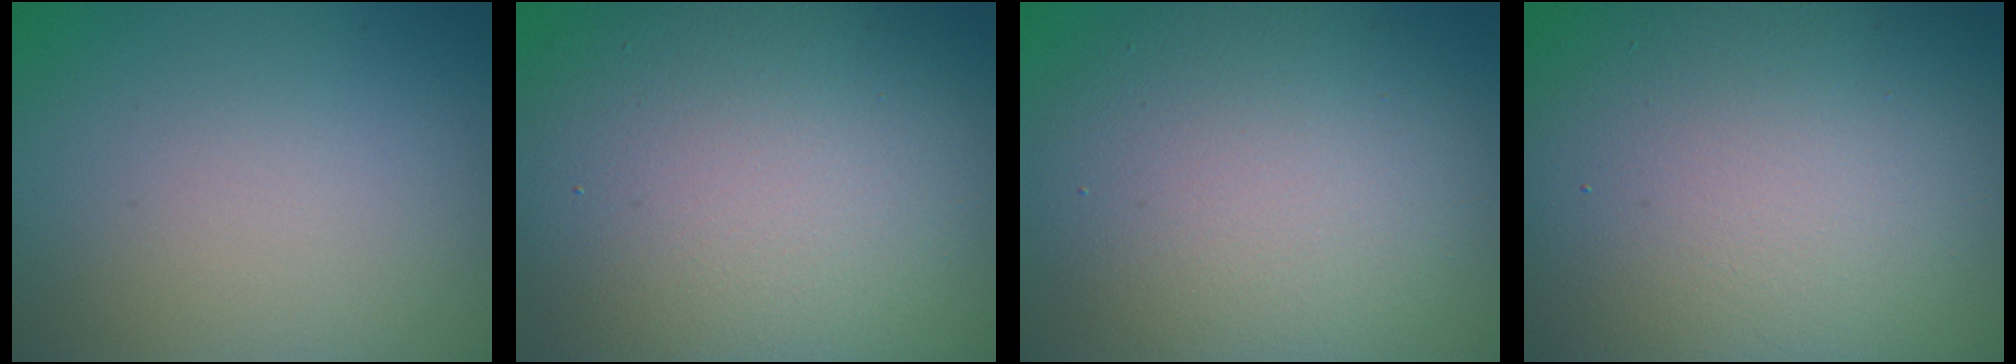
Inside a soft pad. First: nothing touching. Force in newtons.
{"total": 12.9, "press": 12.9, "slide": 0.7}
{"total": 8.6, "press": 8.6, "slide": 0.5}
{"total": 17.0, "press": 16.9, "slide": 1.3}